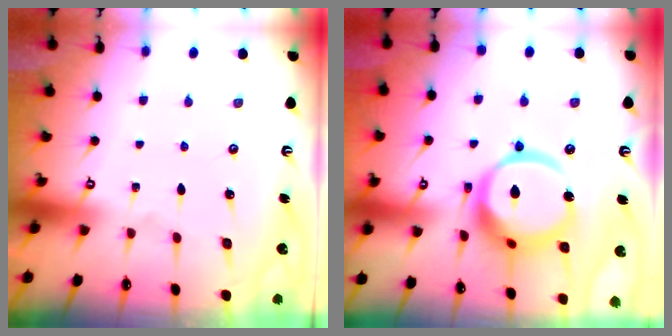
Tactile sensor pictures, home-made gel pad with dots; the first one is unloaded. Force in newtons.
{"total": 18.0, "press": 17.9, "slide": 2.1}